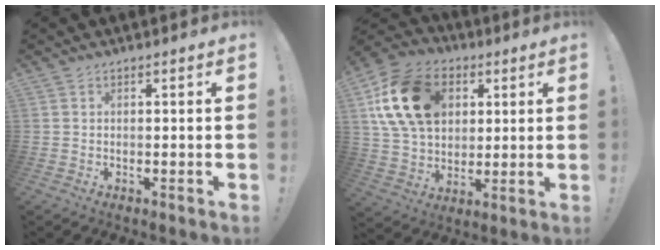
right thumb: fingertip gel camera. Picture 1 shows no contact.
{"total": 20.2, "force": [6.4, 14.7, 12.3], "torque": [-0.209, -0.010, 0.129]}